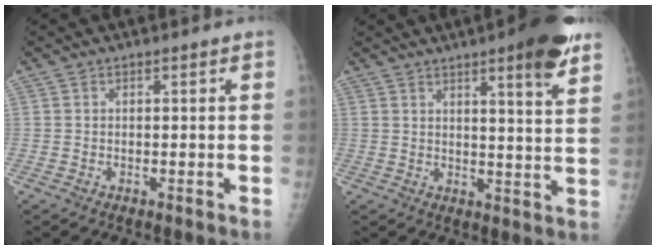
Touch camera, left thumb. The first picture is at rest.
{"total": 10.8, "force": [6.8, 1.4, 8.3], "torque": [-0.095, -0.034, 0.083]}